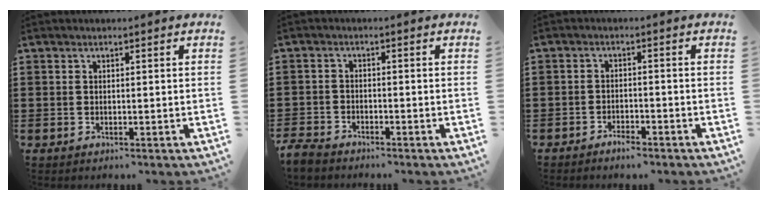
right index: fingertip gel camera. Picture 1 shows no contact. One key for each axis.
{"total": 2.6, "fx": -2.5, "fy": 0.6, "fz": 0.4, "tx": -0.018, "ty": 0.000, "tz": -0.054}
{"total": 2.0, "fx": -1.8, "fy": 0.4, "fz": 0.6, "tx": -0.014, "ty": 0.002, "tz": -0.036}